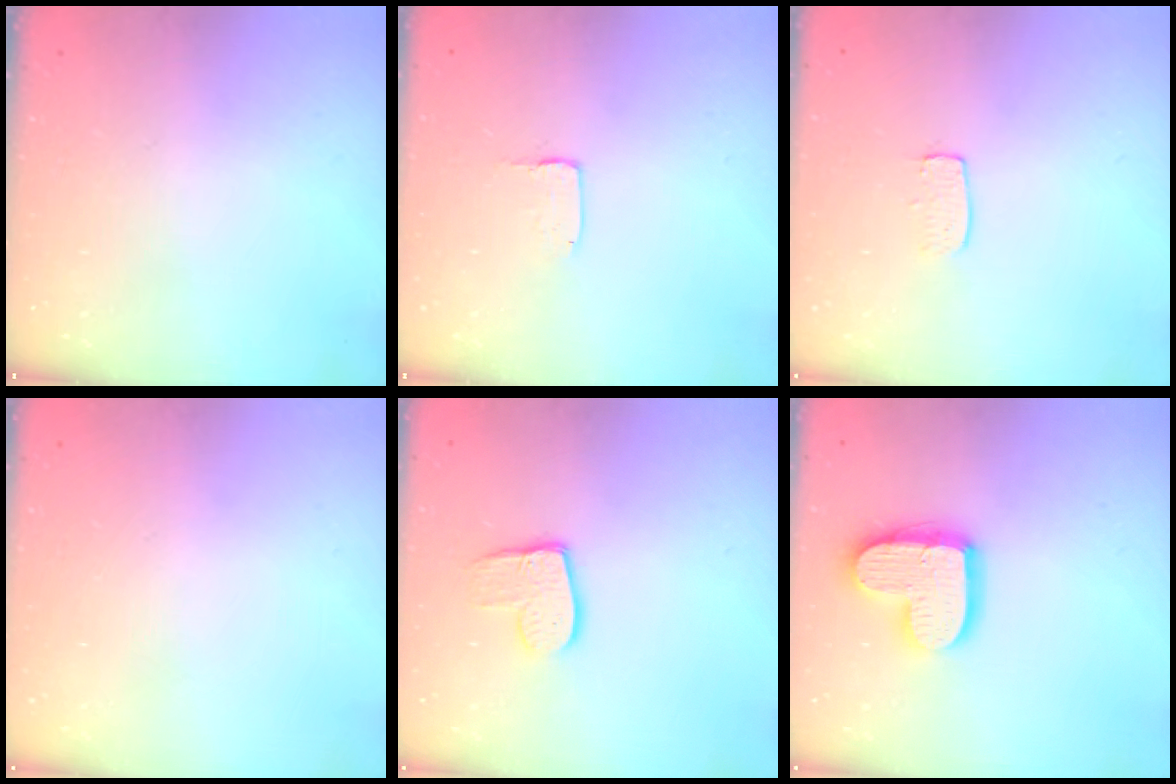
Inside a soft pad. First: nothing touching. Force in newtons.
{"total": 1.7, "press": 1.6, "slide": 0.1}
{"total": 5.1, "press": 5.1, "slide": 0.4}
{"total": 0.0}
{"total": 10.0, "press": 9.9, "slide": 0.7}
{"total": 14.5, "press": 14.4, "slide": 1.3}